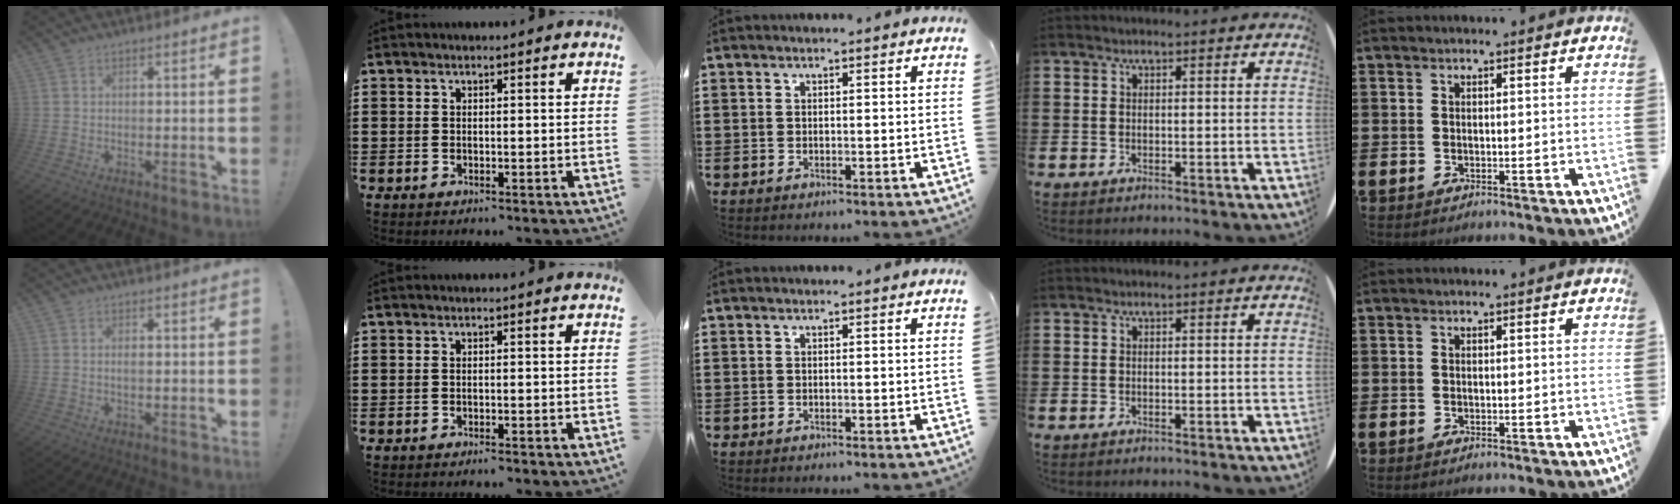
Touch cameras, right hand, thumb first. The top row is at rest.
{"thumb": {"total": 0.8, "force": [-0.1, 0.2, 0.8], "torque": [-0.007, -0.002, -0.004]}, "index": {"total": 0.7, "force": [-0.6, 0.0, 0.3], "torque": [-0.007, -0.003, -0.012]}}